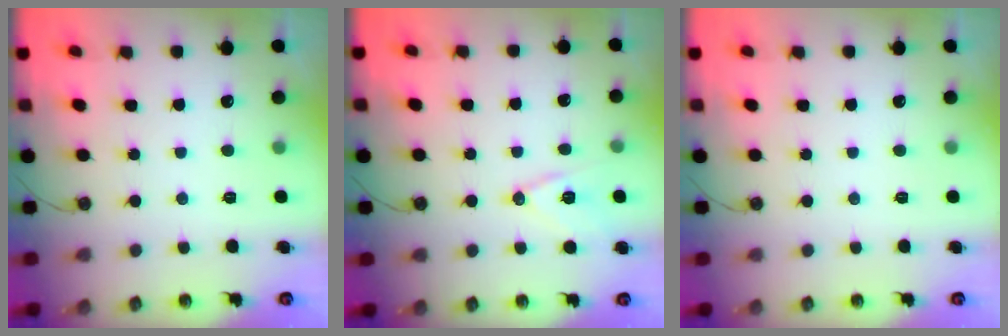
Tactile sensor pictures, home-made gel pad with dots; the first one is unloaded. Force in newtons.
{"total": 11.5, "press": 11.0, "slide": 3.3}
{"total": 0.0}